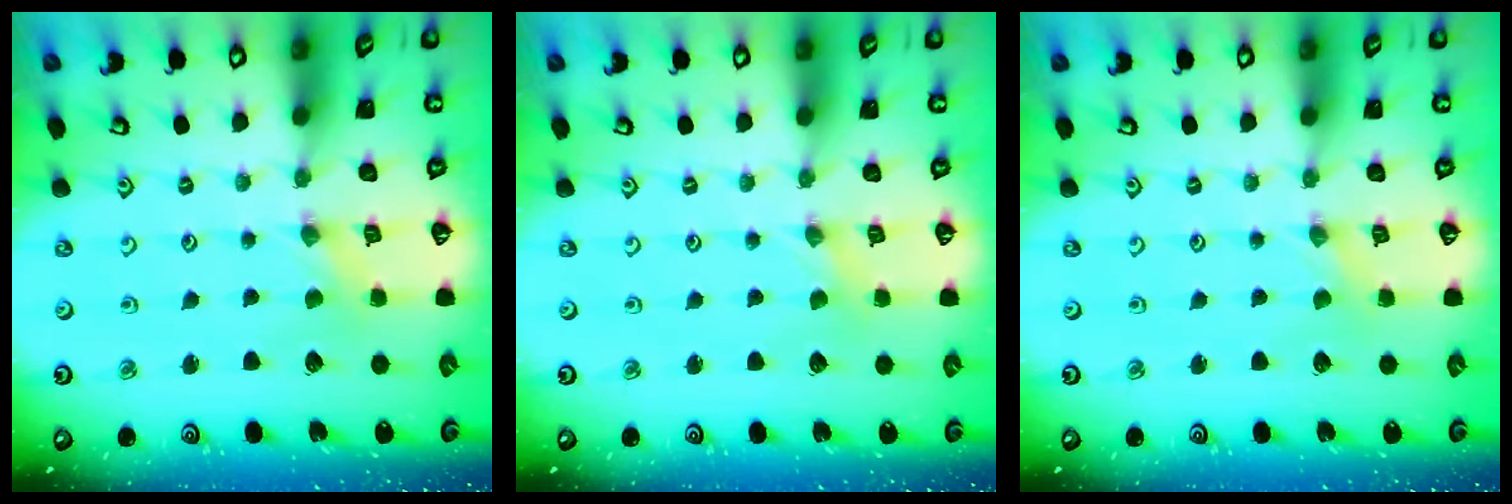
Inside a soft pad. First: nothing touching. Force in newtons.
{"total": 0.0}
{"total": 0.0}